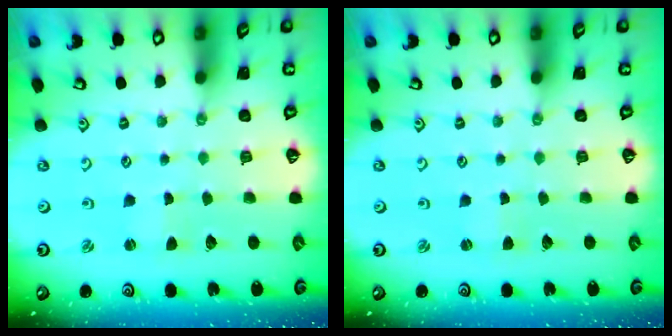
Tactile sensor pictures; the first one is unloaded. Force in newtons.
{"total": 1.4, "press": 1.4, "slide": 0.3}